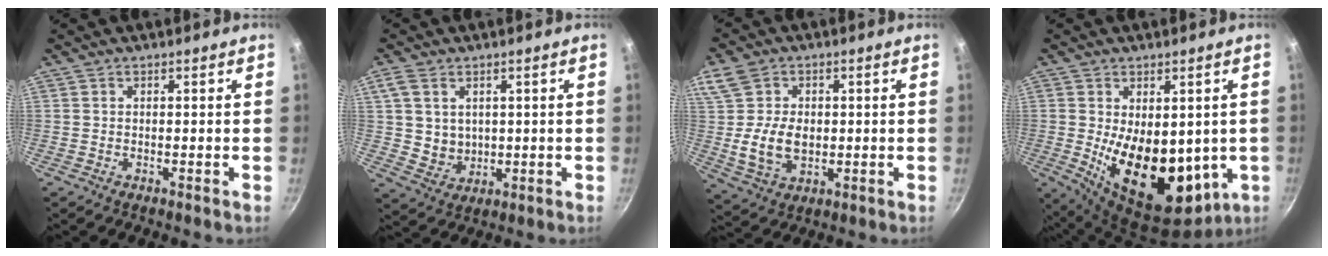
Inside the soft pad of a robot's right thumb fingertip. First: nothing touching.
{"total": 6.6, "force": [1.6, 5.3, 3.5], "torque": [-0.055, -0.012, 0.039]}
{"total": 11.5, "force": [0.5, 8.4, 7.9], "torque": [-0.142, -0.007, 0.008]}
{"total": 17.9, "force": [-0.9, 10.4, 14.6], "torque": [-0.206, -0.036, 0.015]}